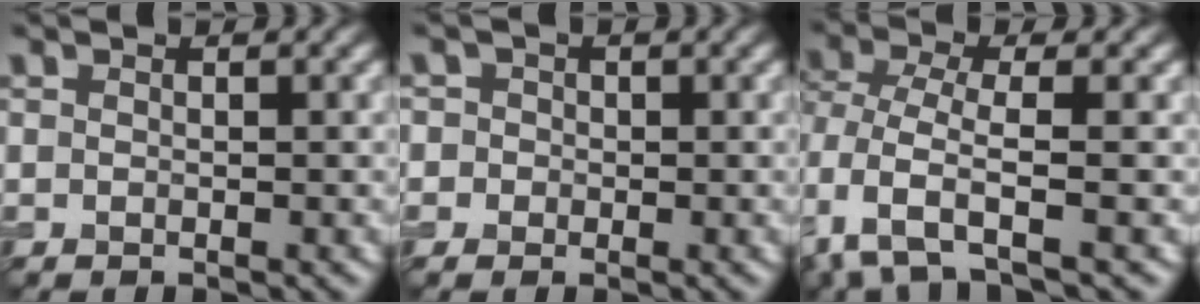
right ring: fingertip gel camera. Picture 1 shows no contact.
{"total": 2.3, "force": [0.4, 2.2, 0.6], "torque": [0.019, 0.018, -0.024]}
{"total": 4.2, "force": [-1.1, 1.8, 3.6], "torque": [-0.086, -0.005, -0.029]}